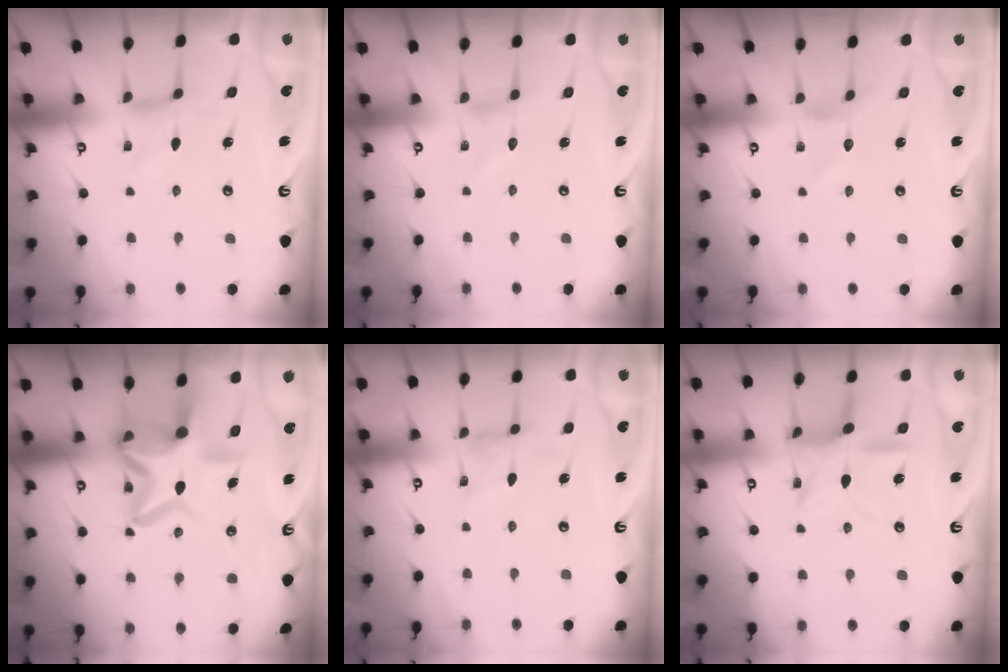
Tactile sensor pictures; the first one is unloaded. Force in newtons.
{"total": 0.0}
{"total": 1.7, "press": 1.7, "slide": 0.2}
{"total": 13.2, "press": 13.0, "slide": 2.3}
{"total": 1.8, "press": 1.7, "slide": 0.3}
{"total": 11.7, "press": 11.7, "slide": 1.0}